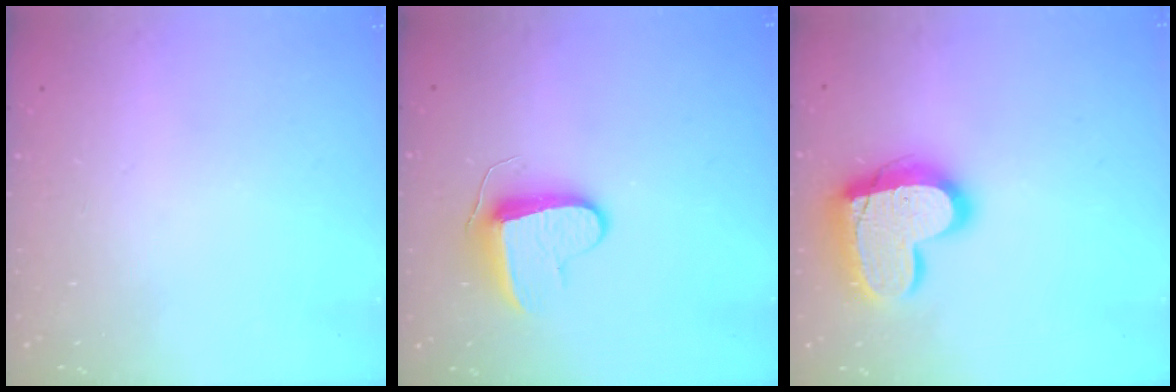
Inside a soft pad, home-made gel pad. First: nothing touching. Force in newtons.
{"total": 9.0, "press": 9.0, "slide": 0.5}
{"total": 17.2, "press": 17.2, "slide": 1.3}